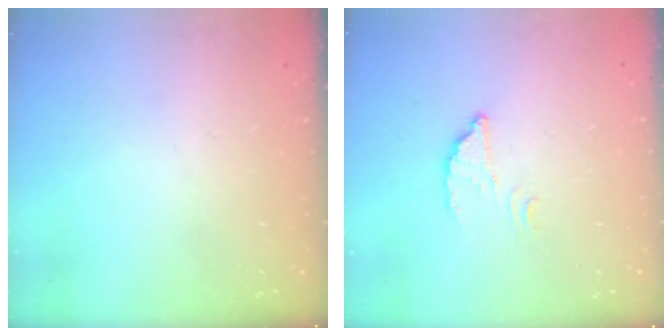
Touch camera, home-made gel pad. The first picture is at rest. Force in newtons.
{"total": 2.7, "press": 2.7, "slide": 0.4}